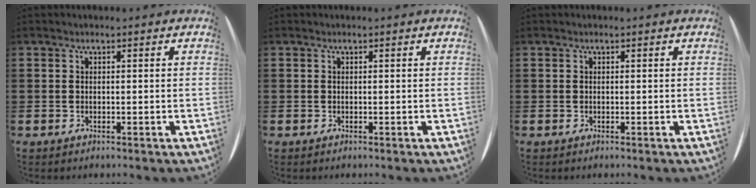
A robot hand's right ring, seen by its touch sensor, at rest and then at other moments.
{"total": 0.0}
{"total": 0.0}